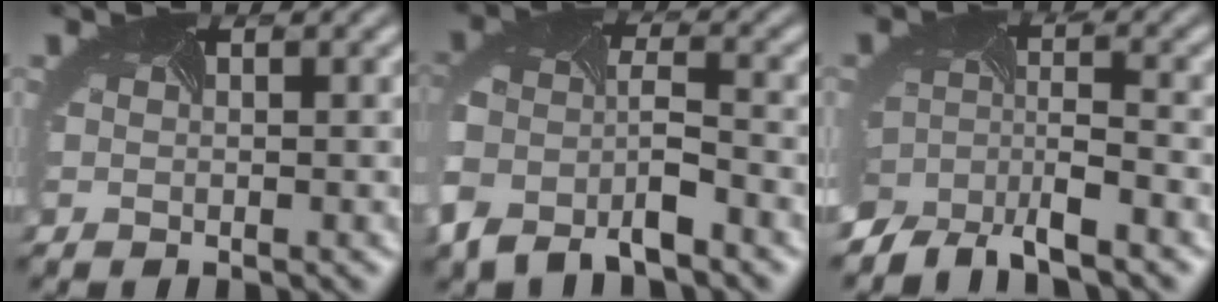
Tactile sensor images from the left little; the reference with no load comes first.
{"total": 6.9, "force": [-4.5, 3.2, 4.1], "torque": [-0.092, -0.025, -0.080]}
{"total": 6.1, "force": [-5.5, 1.4, 2.1], "torque": [-0.038, -0.018, -0.098]}